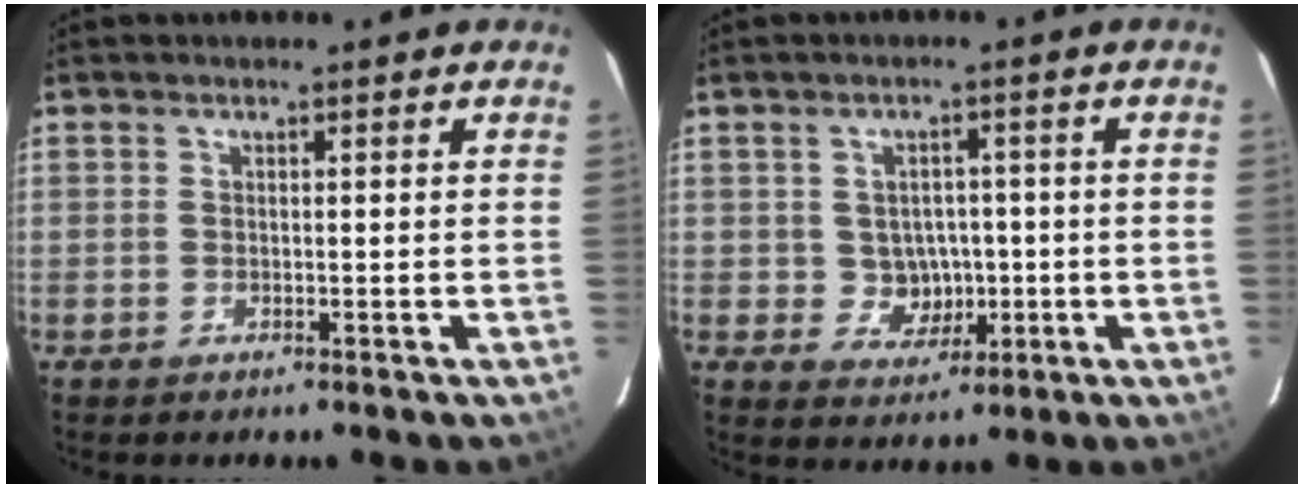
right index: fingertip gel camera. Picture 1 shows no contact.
{"total": 5.5, "force": [-0.5, 5.2, 1.7], "torque": [-0.038, 0.012, 0.009]}